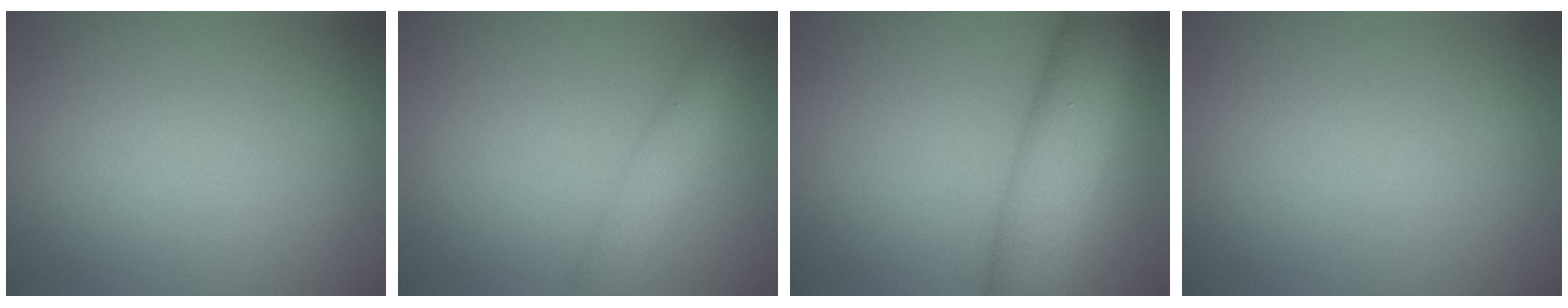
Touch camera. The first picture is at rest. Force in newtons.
{"total": 2.7, "press": 2.7, "slide": 0.2}
{"total": 8.5, "press": 8.5, "slide": 0.3}
{"total": 0.0}